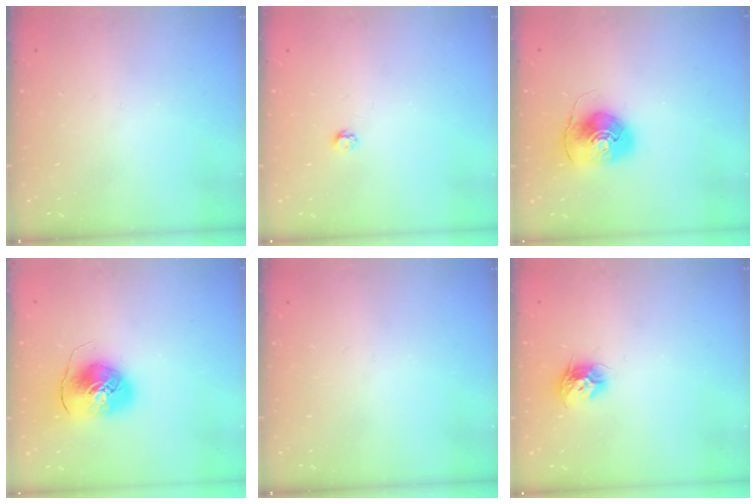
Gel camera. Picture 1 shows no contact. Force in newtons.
{"total": 2.7, "press": 2.7, "slide": 0.4}
{"total": 8.4, "press": 8.3, "slide": 1.5}
{"total": 9.3, "press": 9.2, "slide": 1.0}
{"total": 0.0}
{"total": 8.9, "press": 8.9, "slide": 0.1}